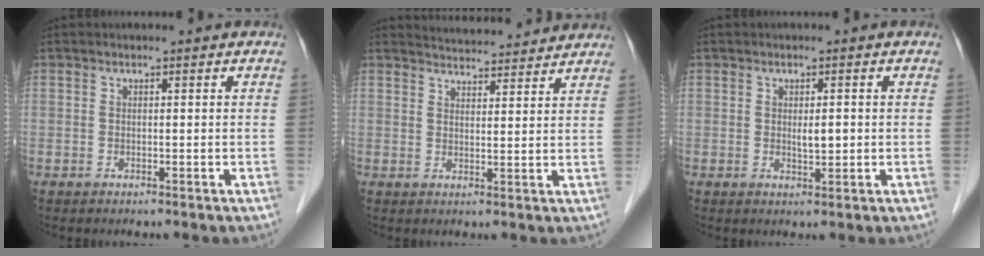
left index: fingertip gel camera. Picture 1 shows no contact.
{"total": 9.3, "force": [9.1, 1.0, 1.9], "torque": [-0.030, 0.015, 0.117]}
{"total": 1.9, "force": [0.1, 0.6, 1.8], "torque": [-0.032, -0.002, 0.005]}